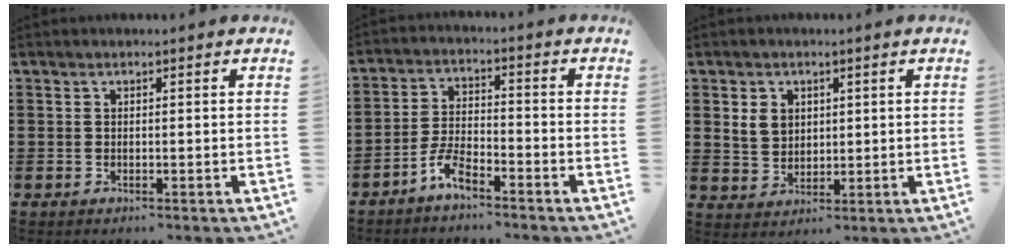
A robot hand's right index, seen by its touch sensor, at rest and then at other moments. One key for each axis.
{"total": 4.7, "fx": -3.7, "fy": 1.3, "fz": 2.6, "tx": -0.068, "ty": 0.005, "tz": -0.078}
{"total": 3.9, "fx": 1.4, "fy": 3.2, "fz": 1.7, "tx": -0.045, "ty": 0.012, "tz": 0.025}